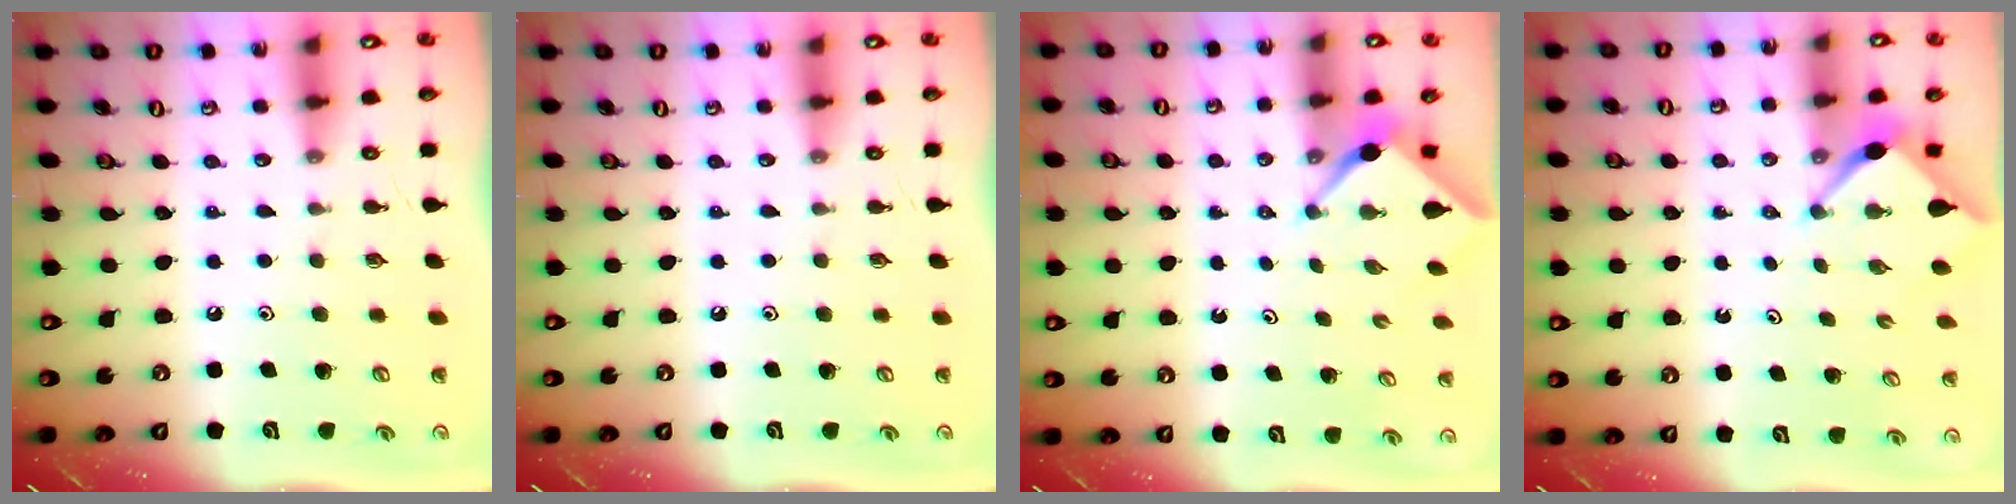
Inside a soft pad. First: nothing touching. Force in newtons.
{"total": 0.0}
{"total": 2.5, "press": 2.5, "slide": 0.3}
{"total": 3.4, "press": 3.3, "slide": 0.4}